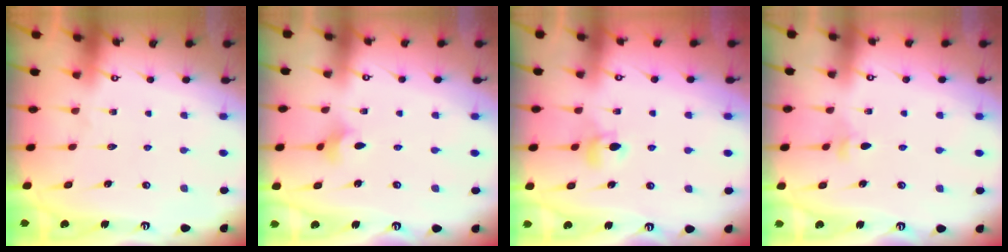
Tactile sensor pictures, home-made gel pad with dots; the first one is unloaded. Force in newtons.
{"total": 3.3, "press": 3.2, "slide": 0.7}
{"total": 5.6, "press": 5.5, "slide": 0.7}
{"total": 3.1, "press": 3.0, "slide": 0.8}